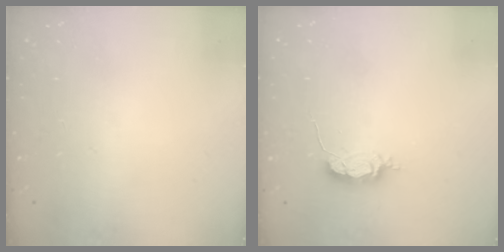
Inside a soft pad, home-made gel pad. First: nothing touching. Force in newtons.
{"total": 5.2, "press": 5.1, "slide": 0.4}